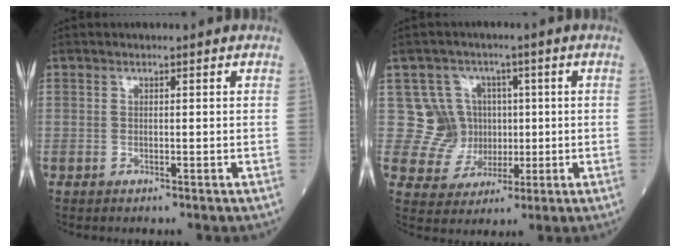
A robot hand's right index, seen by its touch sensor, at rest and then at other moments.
{"total": 7.6, "force": [1.3, 7.5, 0.1], "torque": [0.002, 0.028, 0.030]}